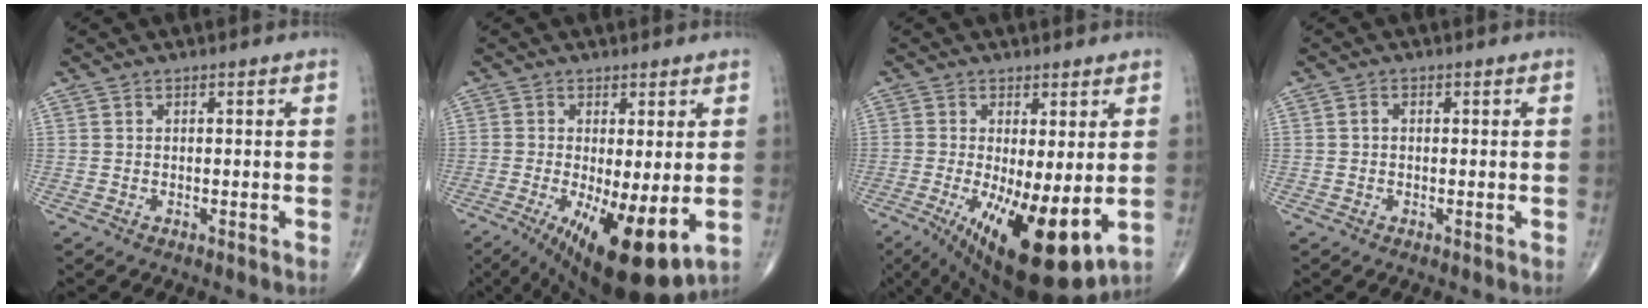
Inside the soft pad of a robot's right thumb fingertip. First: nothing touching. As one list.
[{"total": 13.9, "force": [-3.4, 4.4, 12.8], "torque": [-0.207, -0.024, -0.038]}, {"total": 15.9, "force": [-3.4, 5.4, 14.6], "torque": [-0.235, -0.029, -0.032]}, {"total": 1.0, "force": [0.0, 0.7, 0.7], "torque": [-0.010, 0.005, -0.002]}]